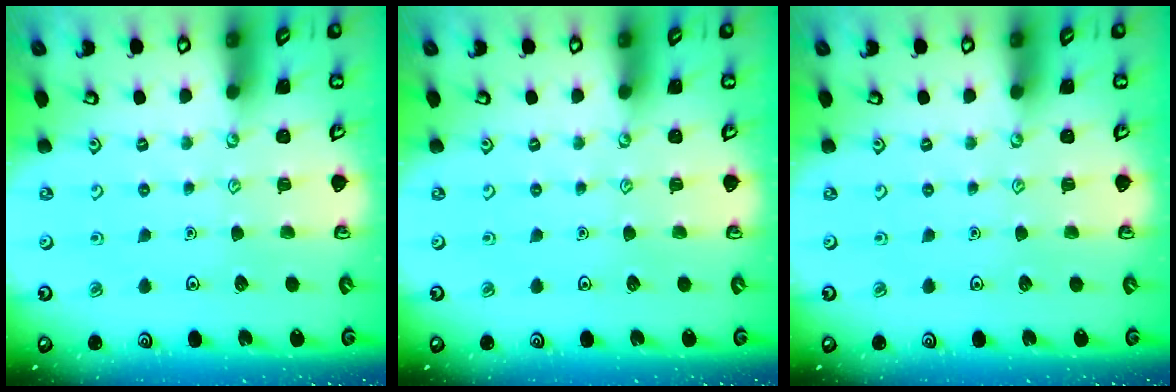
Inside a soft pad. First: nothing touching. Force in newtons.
{"total": 0.0}
{"total": 0.0}